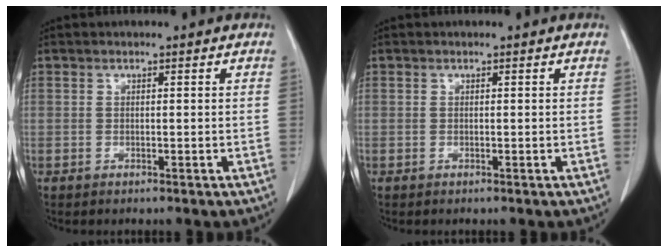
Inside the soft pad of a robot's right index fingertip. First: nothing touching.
{"total": 0.0}